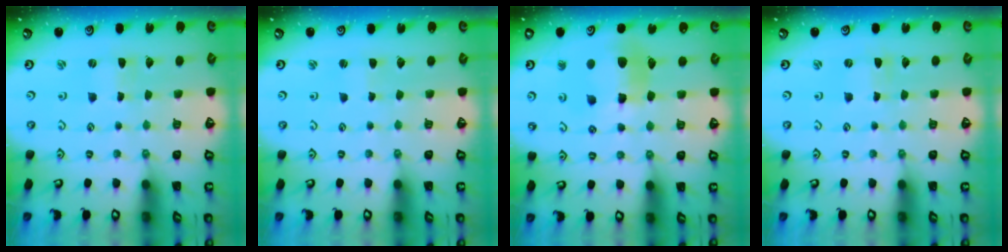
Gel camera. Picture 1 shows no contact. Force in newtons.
{"total": 1.1, "press": 1.1, "slide": 0.2}
{"total": 11.5, "press": 11.4, "slide": 1.6}
{"total": 0.0}